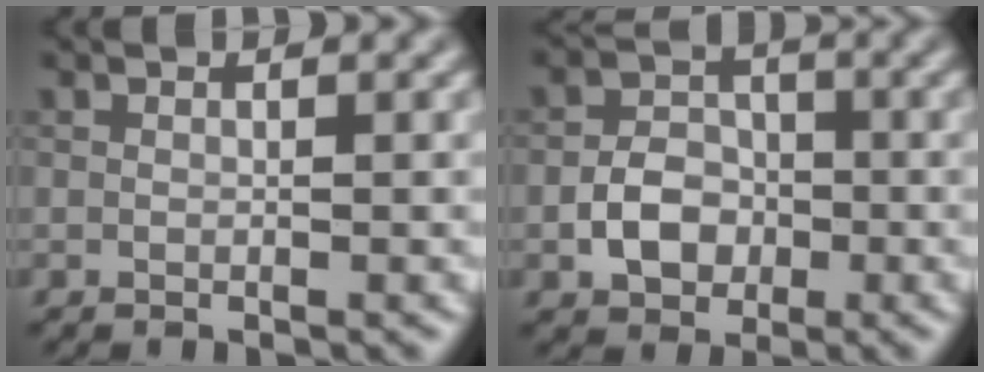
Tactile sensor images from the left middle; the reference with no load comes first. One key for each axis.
{"total": 3.6, "fx": -1.1, "fy": 2.8, "fz": 1.9, "tx": -0.028, "ty": 0.004, "tz": -0.022}